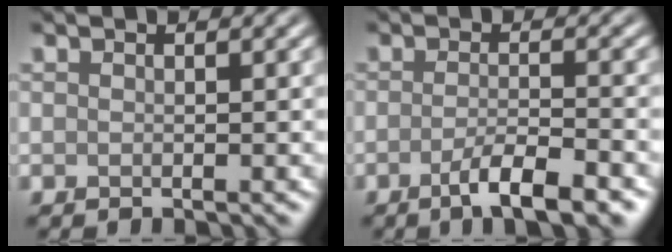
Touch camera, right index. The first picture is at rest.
{"total": 4.4, "force": [-2.4, 0.9, 3.5], "torque": [-0.059, 0.001, -0.046]}